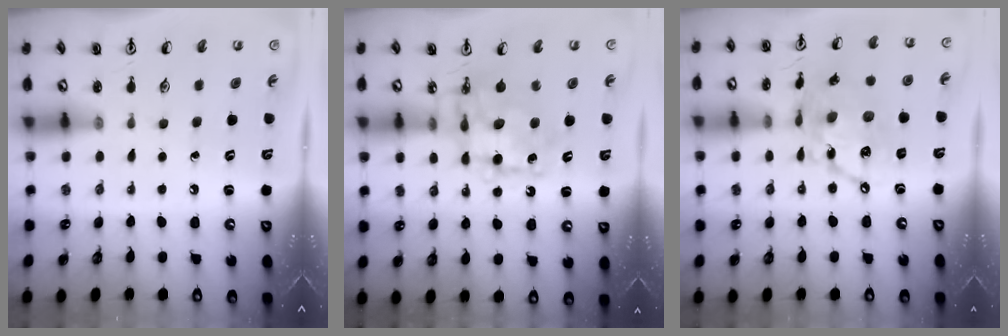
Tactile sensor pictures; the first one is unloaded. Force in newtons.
{"total": 9.6, "press": 9.6, "slide": 0.5}
{"total": 14.7, "press": 14.7, "slide": 1.2}